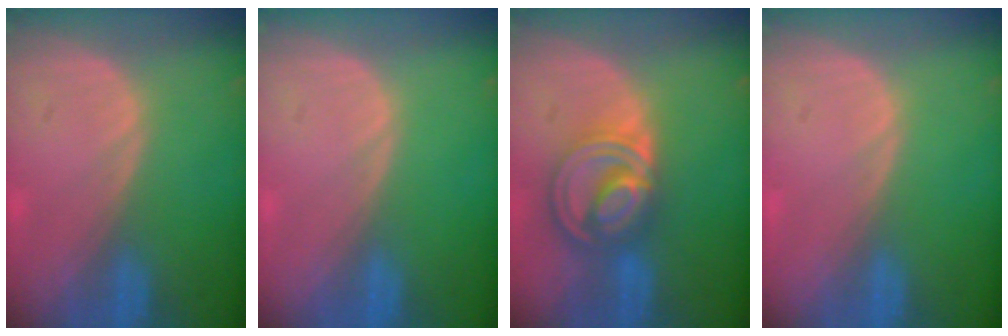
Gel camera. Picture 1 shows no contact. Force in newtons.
{"total": 0.0}
{"total": 8.8, "press": 7.4, "slide": 4.7}
{"total": 0.0}